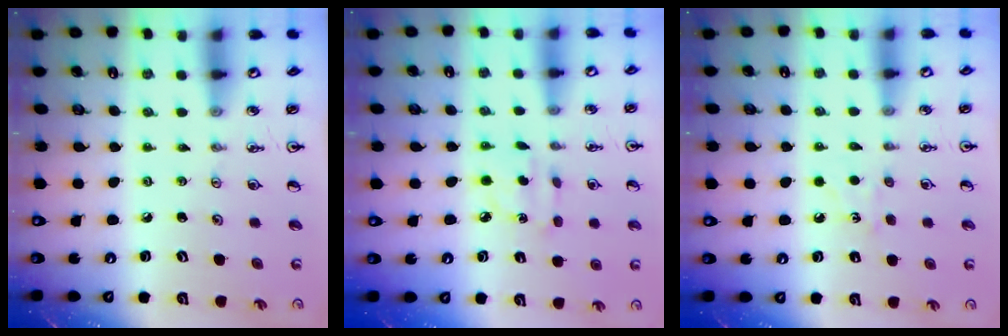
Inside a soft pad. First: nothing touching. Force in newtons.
{"total": 2.9, "press": 2.8, "slide": 0.5}
{"total": 5.1, "press": 5.0, "slide": 0.7}